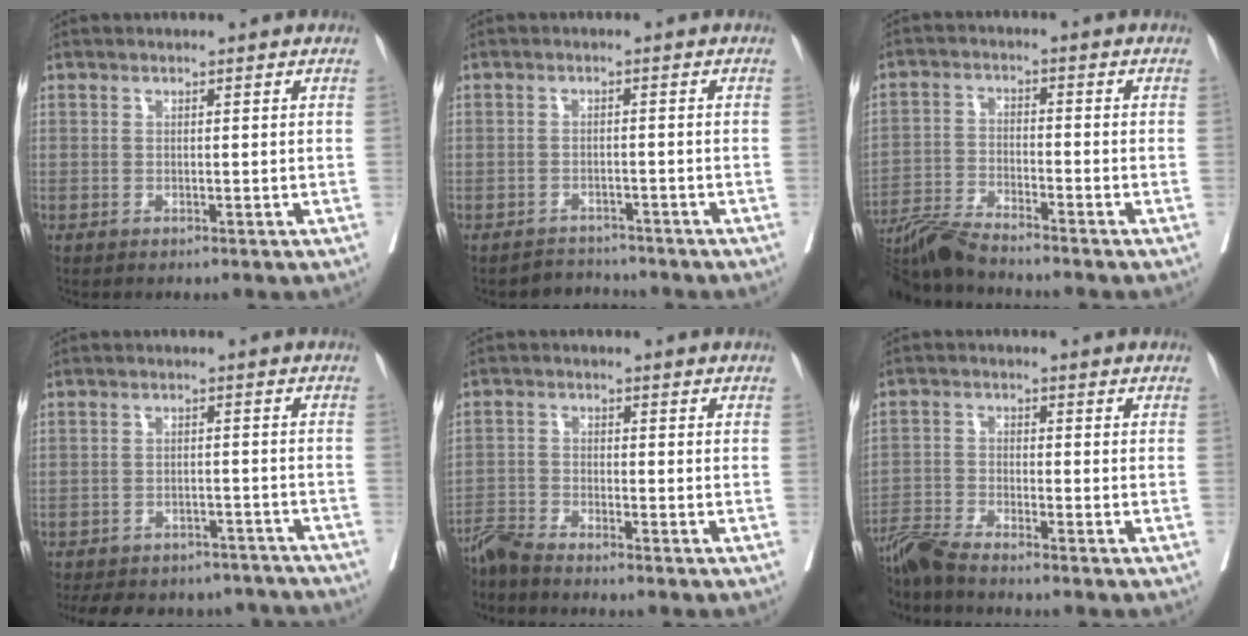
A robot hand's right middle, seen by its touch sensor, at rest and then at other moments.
{"total": 2.8, "force": [-2.5, 0.6, -1.1], "torque": [0.019, -0.003, -0.039]}
{"total": 8.6, "force": [-7.9, -0.1, 3.4], "torque": [-0.059, -0.023, -0.148]}
{"total": 19.6, "force": [-17.2, 7.3, 5.9], "torque": [-0.146, 0.001, -0.213]}
{"total": 4.2, "force": [-4.1, -0.6, 1.0], "torque": [-0.017, -0.018, -0.082]}
{"total": 6.1, "force": [-5.6, -0.8, 2.2], "torque": [-0.039, -0.021, -0.112]}